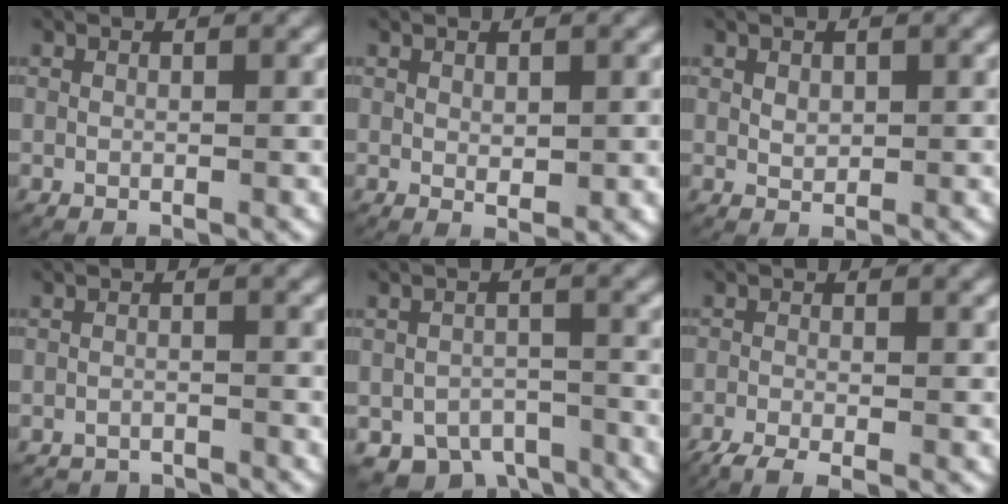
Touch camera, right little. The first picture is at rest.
{"total": 1.1, "force": [0.3, 0.6, 0.9], "torque": [-0.016, -0.009, 0.011]}
{"total": 1.0, "force": [0.3, 0.8, 0.5], "torque": [-0.016, -0.007, 0.013]}
{"total": 2.8, "force": [-2.8, 0.4, 0.1], "torque": [-0.003, -0.013, -0.043]}
{"total": 7.4, "force": [-6.1, 3.8, 1.3], "torque": [-0.005, -0.020, -0.102]}
{"total": 4.5, "force": [-3.6, 1.7, 2.1], "torque": [-0.049, -0.020, -0.050]}